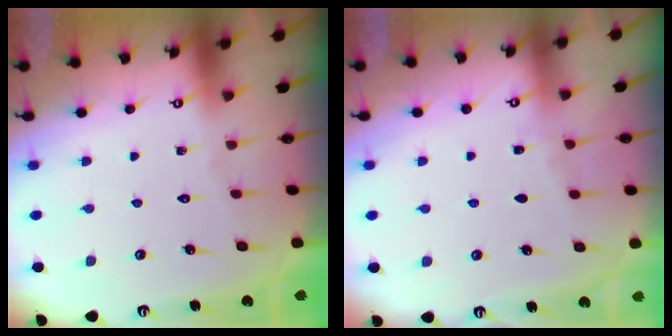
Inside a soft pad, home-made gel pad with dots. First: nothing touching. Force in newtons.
{"total": 2.4, "press": 2.4, "slide": 0.4}